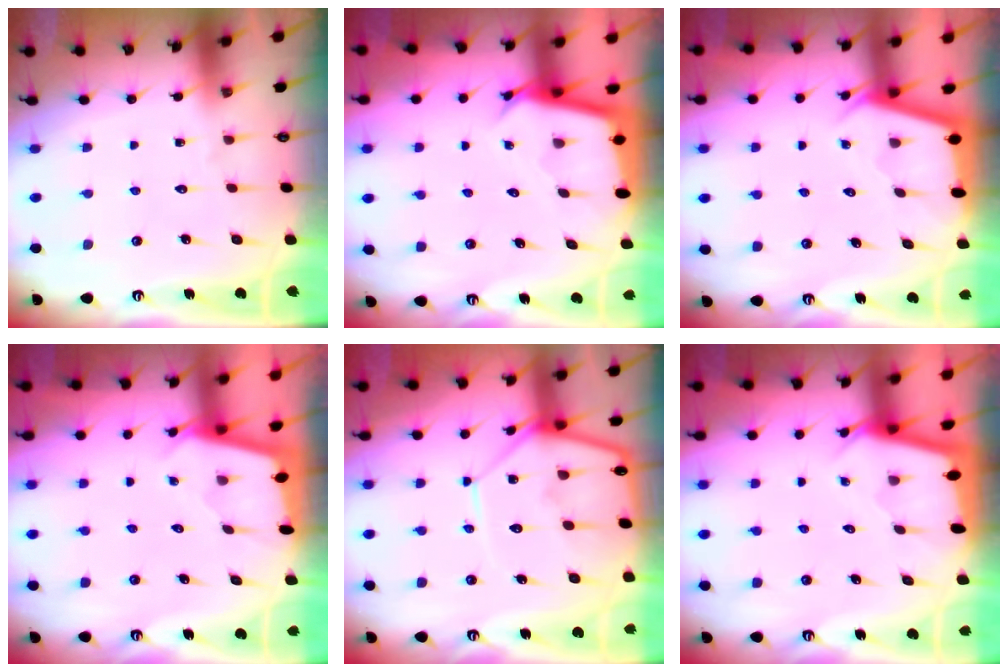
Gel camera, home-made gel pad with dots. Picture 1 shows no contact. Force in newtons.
{"total": 2.8, "press": 2.8, "slide": 0.0}
{"total": 2.4, "press": 2.4, "slide": 0.2}
{"total": 1.8, "press": 1.8, "slide": 0.2}
{"total": 11.6, "press": 11.6, "slide": 1.0}
{"total": 2.4, "press": 2.4, "slide": 0.1}